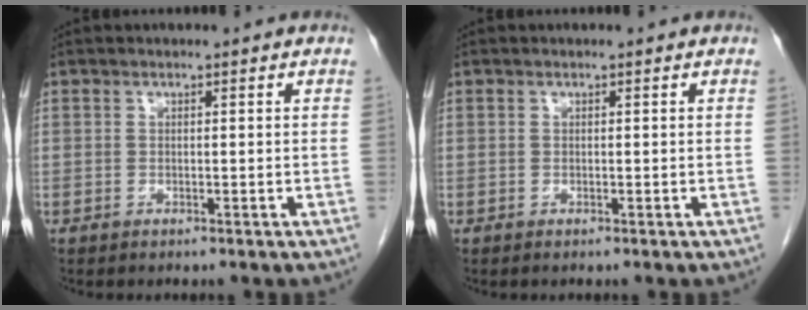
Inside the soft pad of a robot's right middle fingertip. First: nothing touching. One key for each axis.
{"total": 0.0}